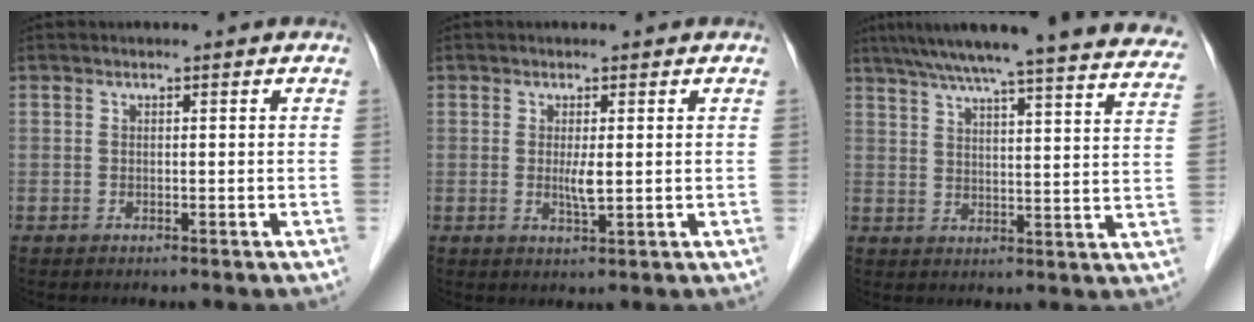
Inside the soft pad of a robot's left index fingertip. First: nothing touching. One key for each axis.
{"total": 2.3, "fx": 0.2, "fy": 0.2, "fz": 2.3, "tx": -0.046, "ty": -0.006, "tz": 0.005}
{"total": 29.2, "fx": 26.2, "fy": 1.6, "fz": 12.9, "tx": -0.197, "ty": -0.040, "tz": 0.318}